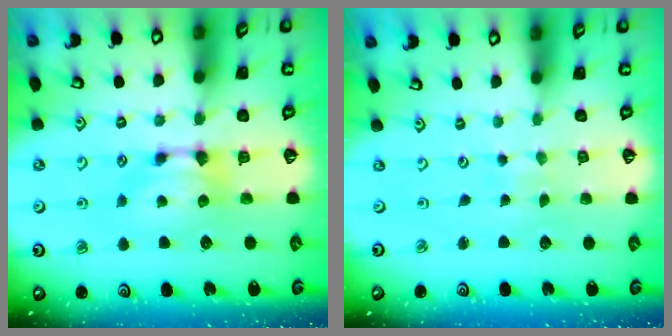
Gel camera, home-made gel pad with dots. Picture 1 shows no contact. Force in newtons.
{"total": 6.1, "press": 6.1, "slide": 0.3}